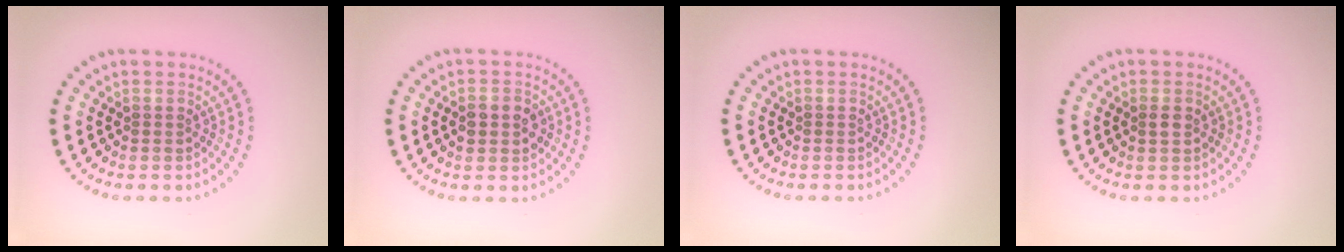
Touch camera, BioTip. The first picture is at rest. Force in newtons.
{"total": 2.1, "press": 2.1, "slide": 0.0}
{"total": 0.0}
{"total": 1.0, "press": 1.0, "slide": 0.2}